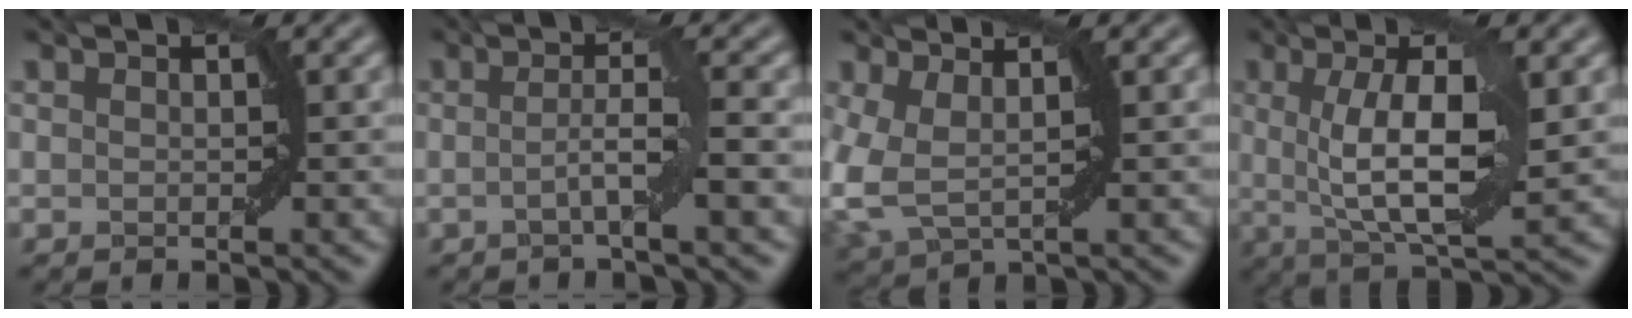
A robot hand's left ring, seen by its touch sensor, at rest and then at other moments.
{"total": 3.4, "force": [-0.6, 0.3, 3.3], "torque": [-0.053, 0.001, -0.016]}
{"total": 3.9, "force": [0.6, 1.9, 3.4], "torque": [-0.094, -0.004, 0.013]}
{"total": 8.2, "force": [1.1, 2.2, 7.8], "torque": [-0.125, 0.001, 0.020]}